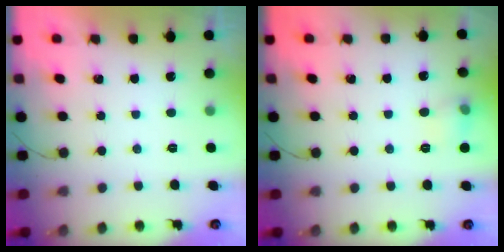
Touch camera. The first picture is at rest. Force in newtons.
{"total": 6.1, "press": 5.9, "slide": 1.7}